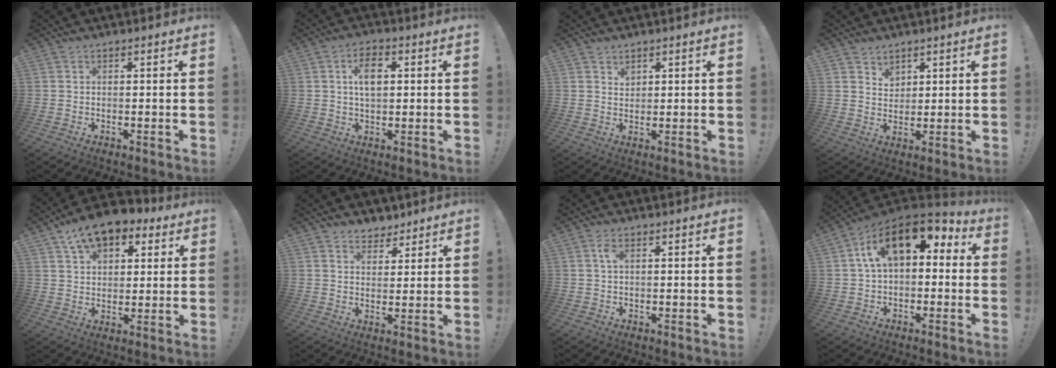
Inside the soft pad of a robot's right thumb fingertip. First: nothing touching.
{"total": 7.3, "force": [1.6, 4.1, 5.8], "torque": [-0.092, 0.004, 0.025]}
{"total": 1.9, "force": [1.4, 1.1, 0.4], "torque": [-0.001, -0.008, 0.026]}
{"total": 3.7, "force": [2.7, 2.5, 0.5], "torque": [-0.005, -0.016, 0.049]}
{"total": 11.6, "force": [7.5, 6.6, 5.8], "torque": [-0.096, -0.039, 0.142]}
{"total": 5.3, "force": [4.0, 3.4, 0.6], "torque": [-0.006, -0.027, 0.079]}
{"total": 2.7, "force": [0.9, 1.4, 2.1], "torque": [-0.042, 0.004, 0.015]}
{"total": 15.1, "force": [5.6, 7.8, 11.7], "torque": [-0.197, -0.012, 0.101]}